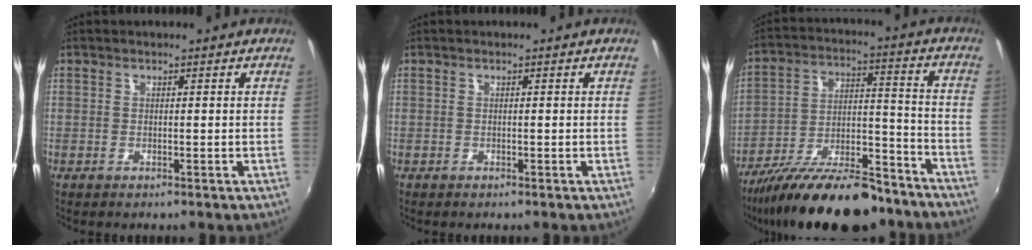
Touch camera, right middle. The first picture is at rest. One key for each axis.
{"total": 0.0}
{"total": 22.4, "fx": -17.7, "fy": 6.6, "fz": 12.1, "tx": -0.205, "ty": -0.011, "tz": -0.268}